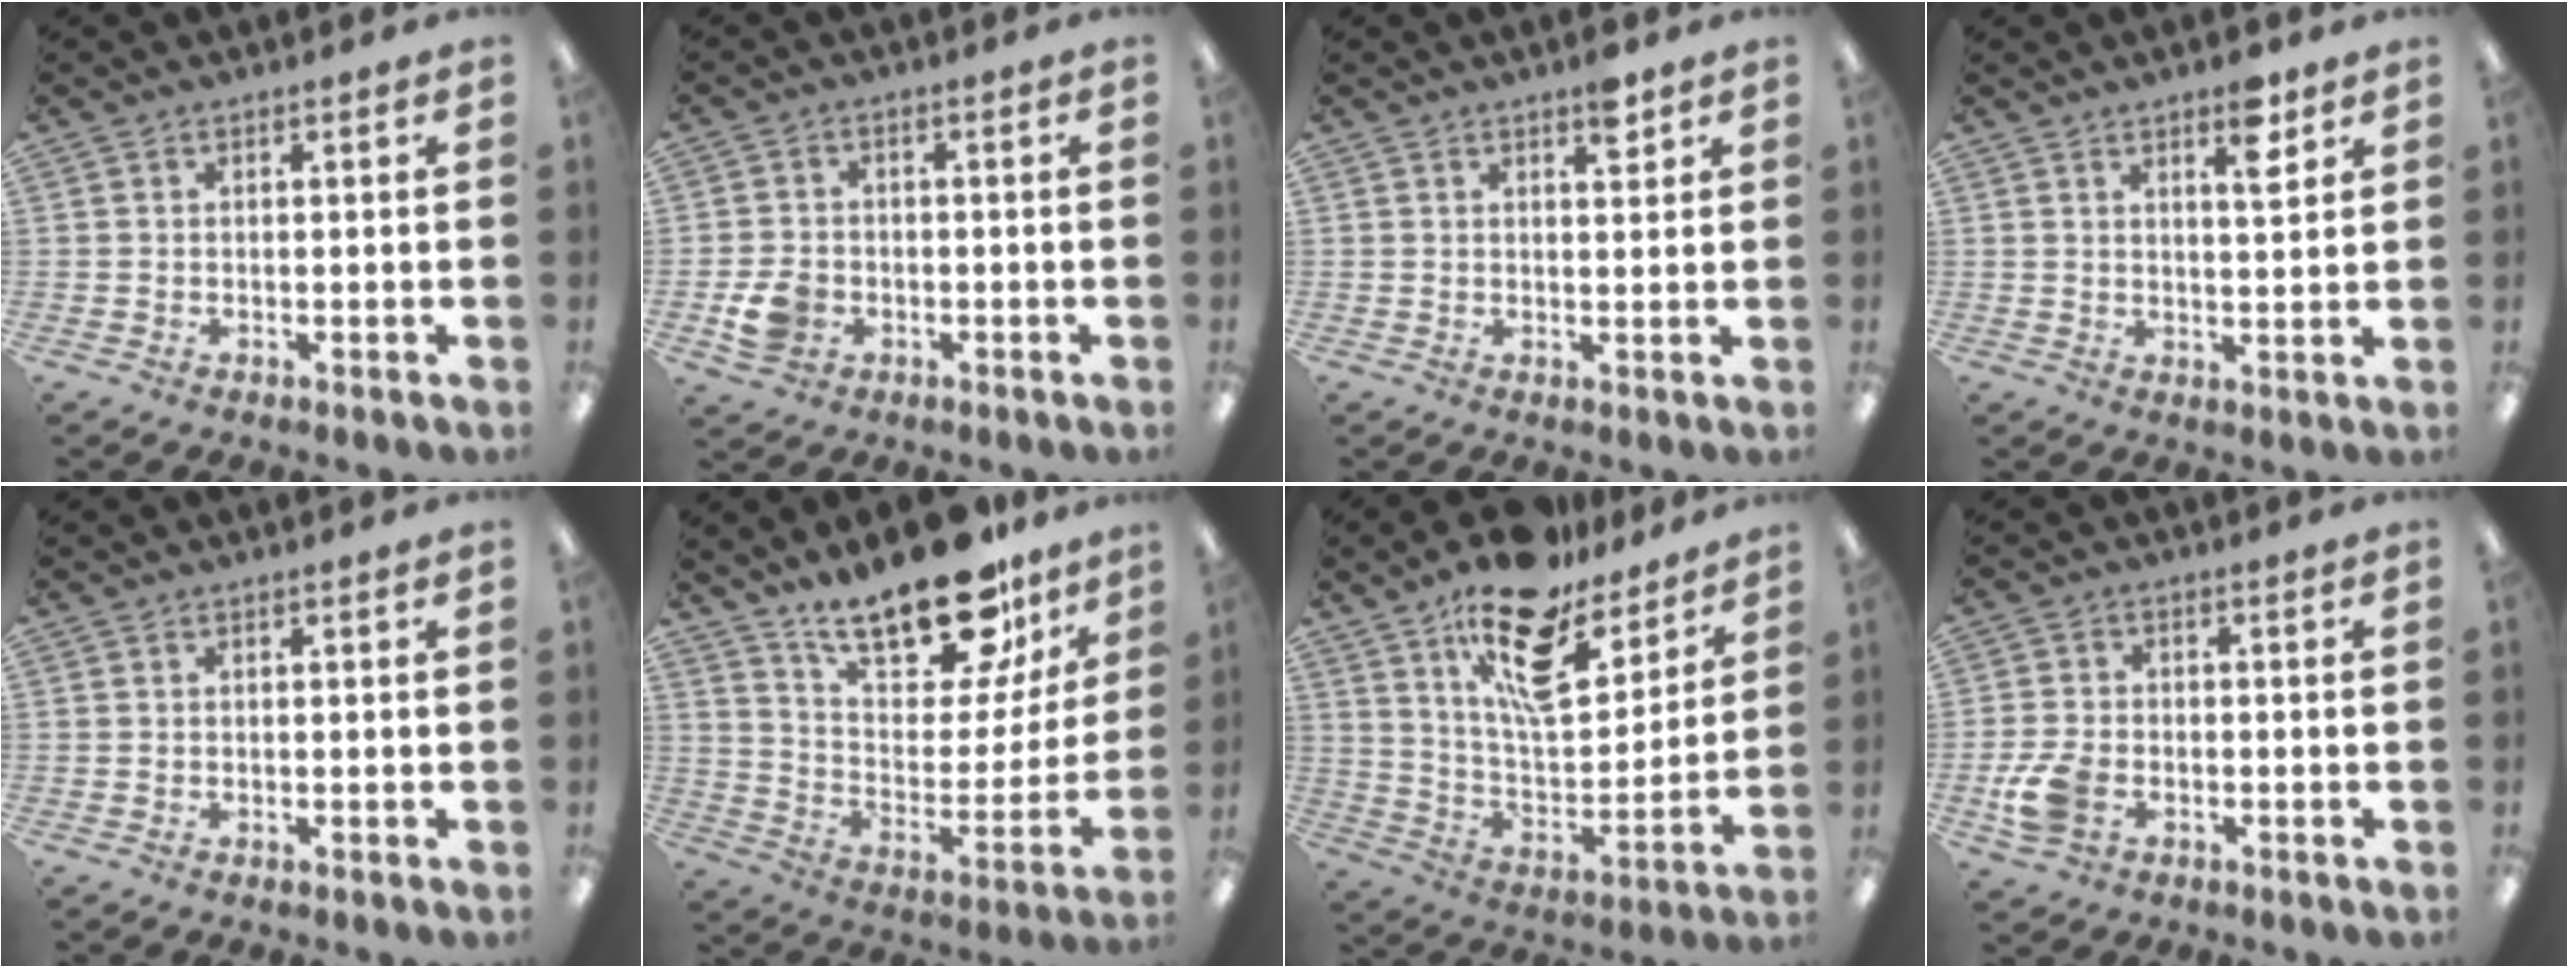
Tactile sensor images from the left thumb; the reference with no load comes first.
{"total": 5.6, "force": [-1.8, 4.5, 2.9], "torque": [-0.050, 0.005, -0.032]}
{"total": 4.0, "force": [2.8, 1.3, 2.5], "torque": [-0.023, -0.013, 0.042]}
{"total": 6.5, "force": [4.3, 2.0, 4.4], "torque": [-0.050, -0.024, 0.064]}
{"total": 0.0}
{"total": 22.7, "force": [17.3, 8.8, 11.8], "torque": [-0.187, -0.112, 0.298]}
{"total": 19.8, "force": [13.1, 8.7, 12.0], "torque": [-0.199, -0.074, 0.226]}
{"total": 7.2, "force": [-2.5, 4.9, 4.6], "torque": [-0.103, 0.008, -0.044]}